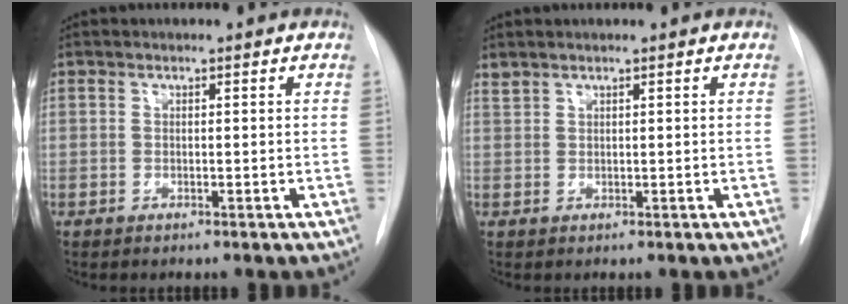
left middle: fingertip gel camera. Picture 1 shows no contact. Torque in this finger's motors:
{"motor_torque": [-0.25, -0.53, -0.06, -0.01]}